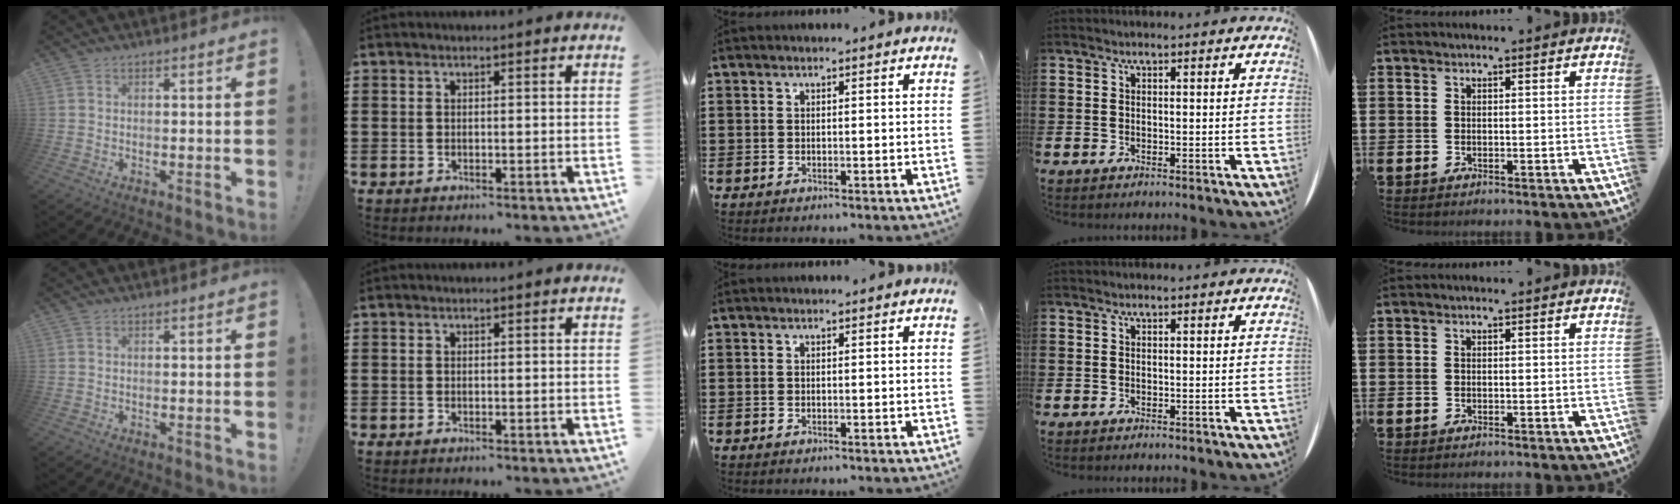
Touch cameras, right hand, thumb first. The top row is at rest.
{}